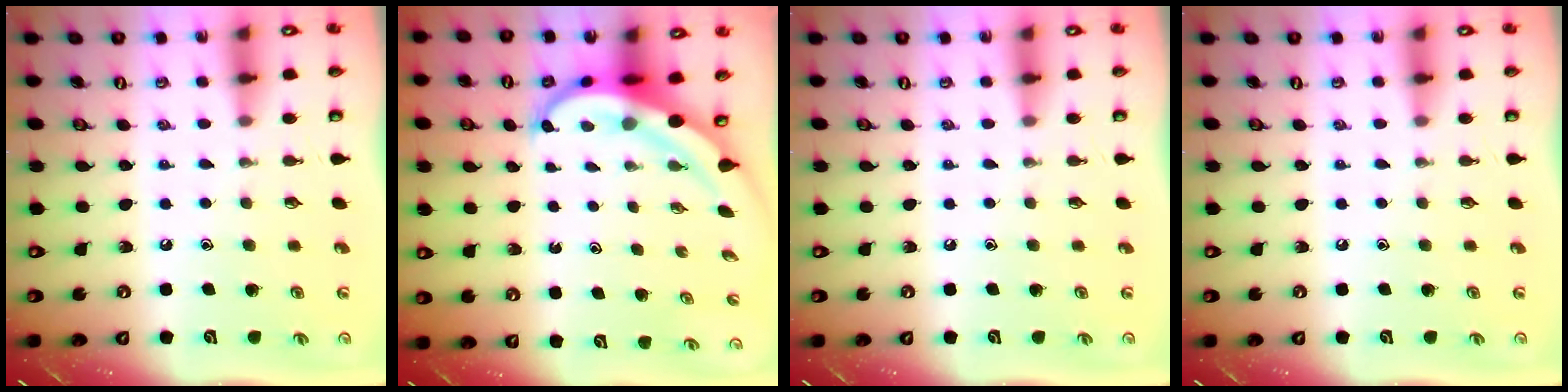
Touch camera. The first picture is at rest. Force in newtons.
{"total": 5.7, "press": 5.5, "slide": 1.6}
{"total": 0.0}
{"total": 0.0}